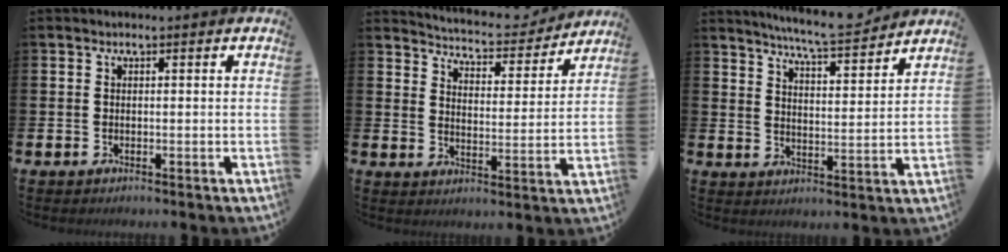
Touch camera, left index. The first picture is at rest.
{"total": 5.7, "force": [5.6, 0.9, 0.8], "torque": [-0.038, -0.042, 0.095]}
{"total": 7.3, "force": [7.0, 0.1, 2.0], "torque": [-0.049, -0.045, 0.122]}